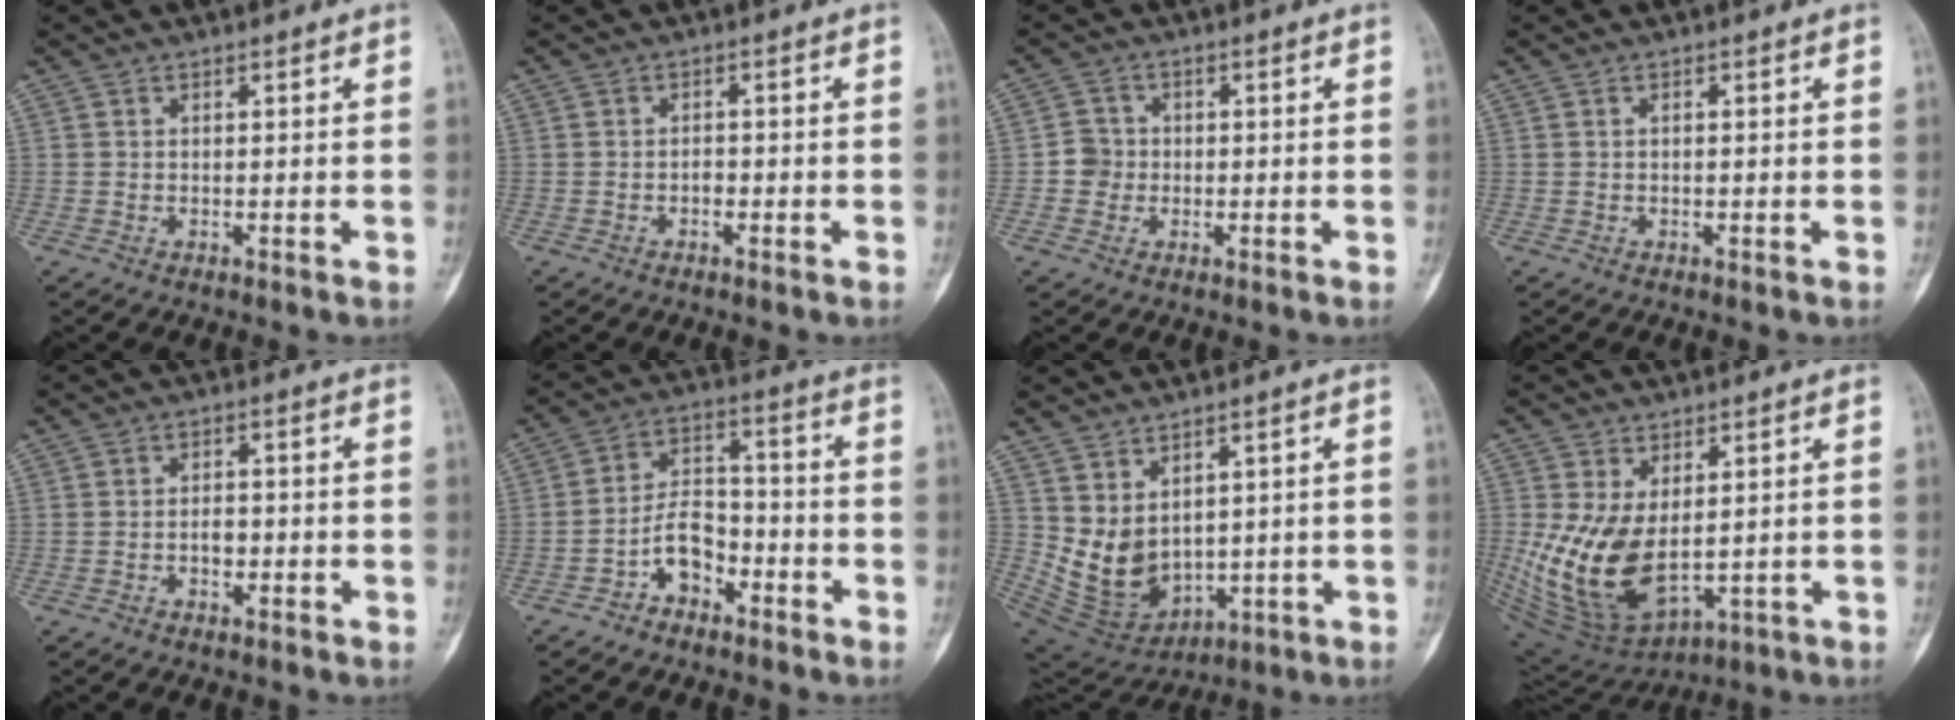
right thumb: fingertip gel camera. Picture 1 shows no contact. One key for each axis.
{"total": 1.3, "fx": -0.6, "fy": 0.8, "fz": 0.8, "tx": -0.008, "ty": 0.005, "tz": -0.013}
{"total": 3.4, "fx": -0.5, "fy": 3.3, "fz": 0.8, "tx": 0.008, "ty": 0.009, "tz": -0.017}
{"total": 0.0}
{"total": 2.7, "fx": -1.0, "fy": 1.7, "fz": 1.8, "tx": -0.023, "ty": 0.010, "tz": -0.019}
{"total": 8.4, "fx": -4.5, "fy": 5.3, "fz": 4.8, "tx": -0.068, "ty": 0.047, "tz": -0.085}
{"total": 10.8, "fx": 1.9, "fy": 7.8, "fz": 7.1, "tx": -0.107, "ty": -0.023, "tz": 0.073}
{"total": 15.3, "fx": 0.1, "fy": 9.2, "fz": 12.2, "tx": -0.220, "ty": -0.016, "tz": 0.030}